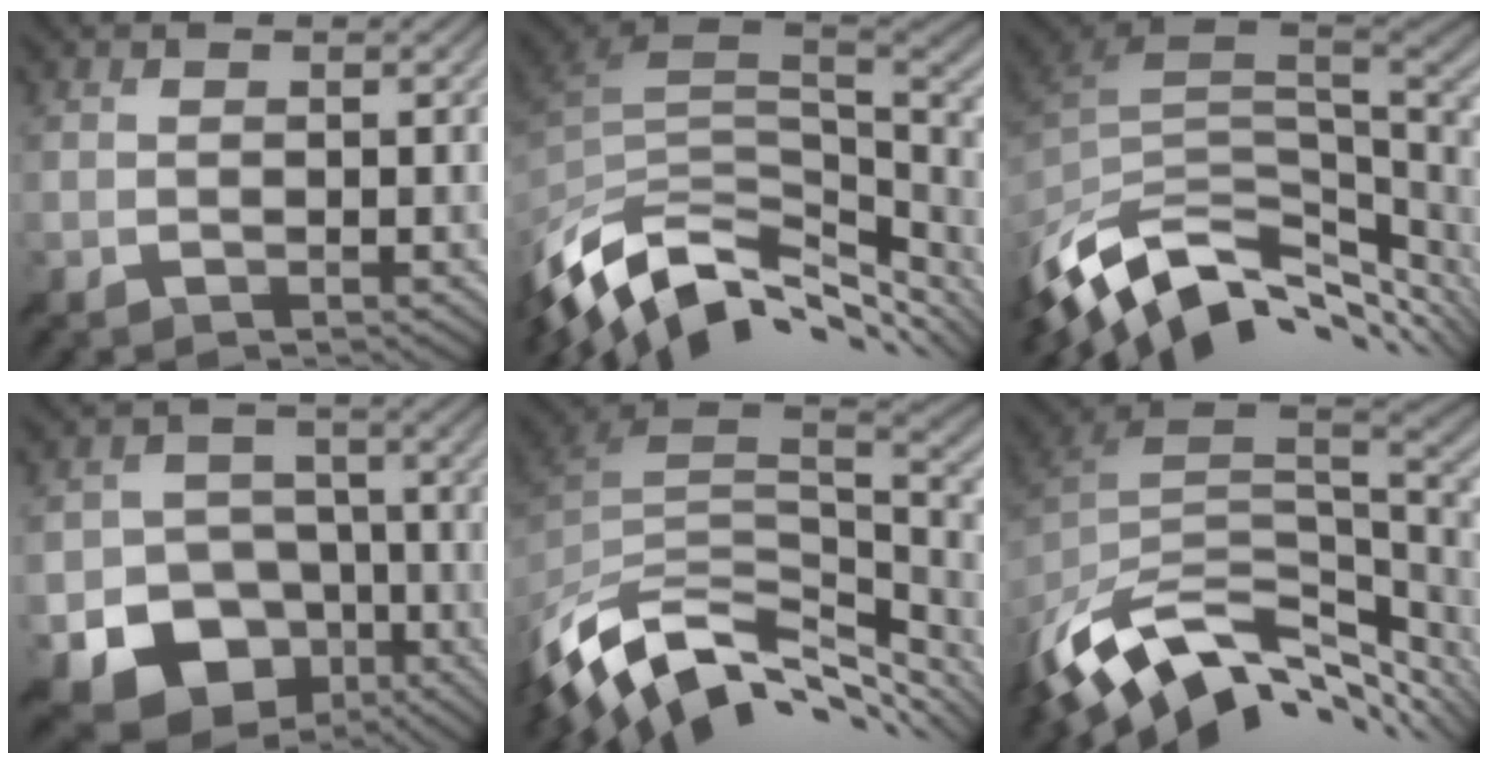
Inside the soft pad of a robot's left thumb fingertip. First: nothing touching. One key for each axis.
{"total": 13.2, "fx": -7.0, "fy": 6.8, "fz": 9.0, "tx": -0.217, "ty": -0.015, "tz": -0.117}
{"total": 12.9, "fx": -5.9, "fy": 6.8, "fz": 9.3, "tx": -0.210, "ty": -0.016, "tz": -0.099}
{"total": 12.6, "fx": -5.8, "fy": 10.0, "fz": 4.9, "tx": -0.095, "ty": -0.042, "tz": -0.099}
{"total": 13.6, "fx": -7.4, "fy": 7.5, "fz": 8.6, "tx": -0.218, "ty": -0.023, "tz": -0.123}
{"total": 13.2, "fx": -5.7, "fy": 7.1, "fz": 9.6, "tx": -0.213, "ty": -0.016, "tz": -0.091}